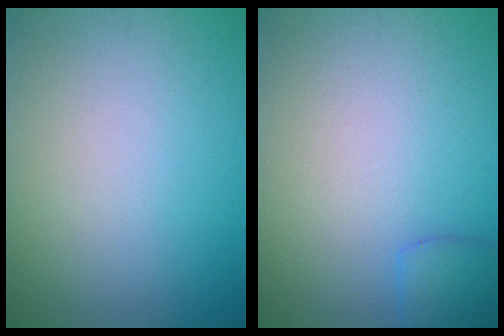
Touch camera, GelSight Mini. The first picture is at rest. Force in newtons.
{"total": 2.0, "press": 2.0, "slide": 0.1}